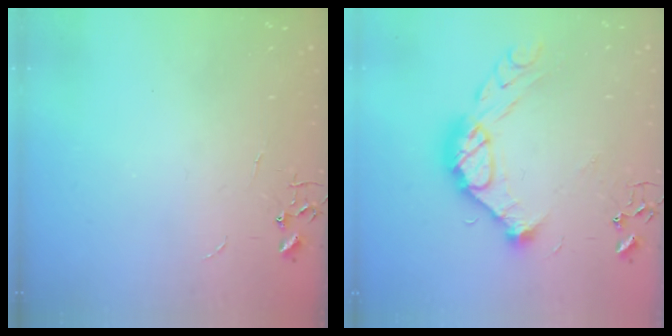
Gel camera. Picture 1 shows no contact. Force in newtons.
{"total": 14.0, "press": 14.0, "slide": 1.2}